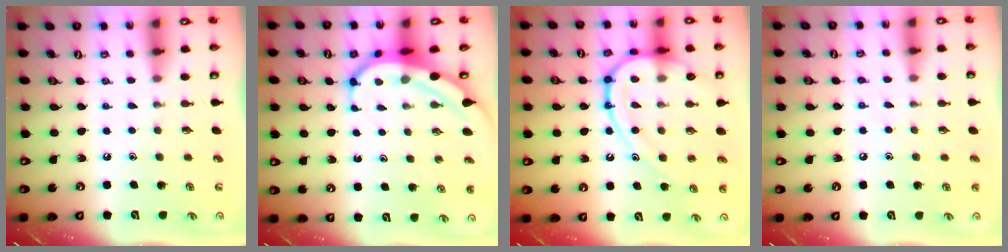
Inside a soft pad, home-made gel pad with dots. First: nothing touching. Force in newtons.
{"total": 6.7, "press": 6.6, "slide": 0.8}
{"total": 16.7, "press": 16.6, "slide": 1.7}
{"total": 5.8, "press": 5.8, "slide": 0.7}